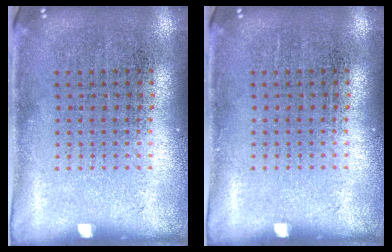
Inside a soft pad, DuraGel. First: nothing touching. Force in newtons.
{"total": 0.0}